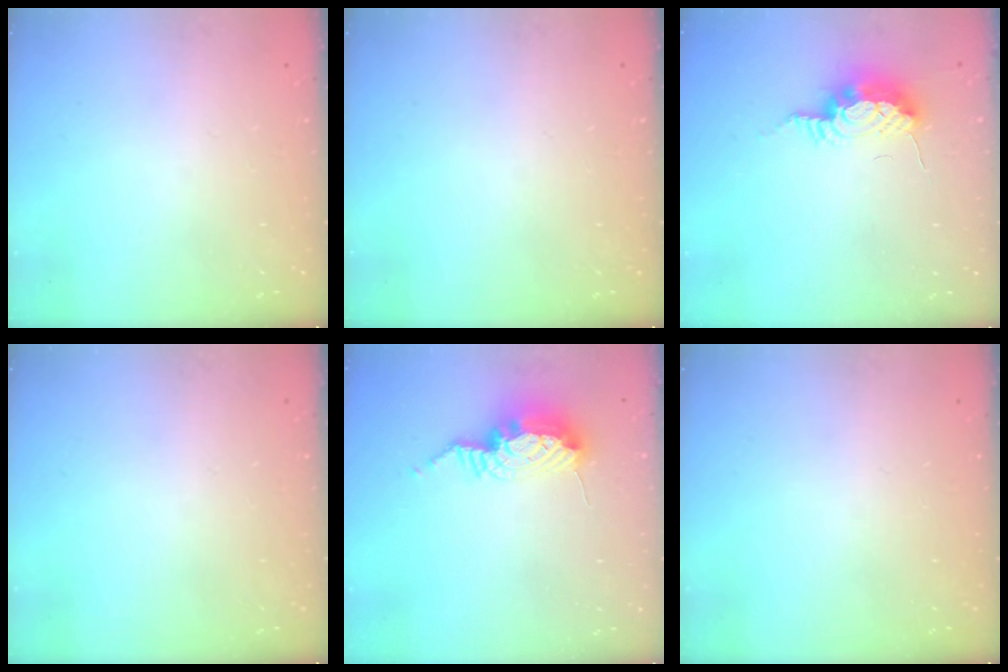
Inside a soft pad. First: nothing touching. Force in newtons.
{"total": 0.0}
{"total": 11.1, "press": 9.8, "slide": 5.3}
{"total": 0.0}
{"total": 10.6, "press": 10.5, "slide": 0.9}
{"total": 0.0}